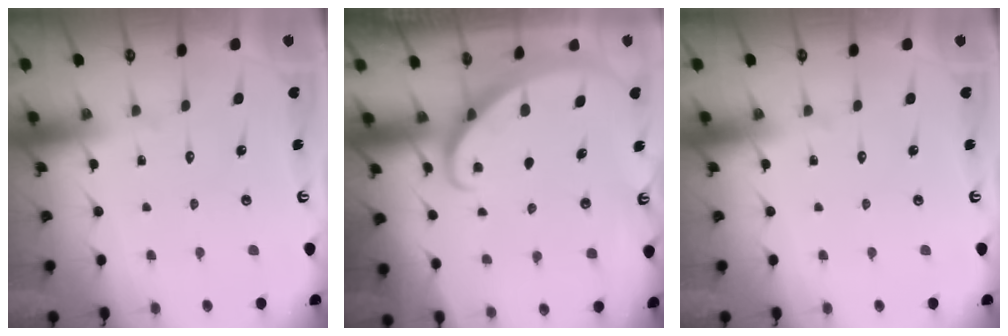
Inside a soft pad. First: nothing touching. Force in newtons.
{"total": 1.7, "press": 1.6, "slide": 0.0}
{"total": 0.0}